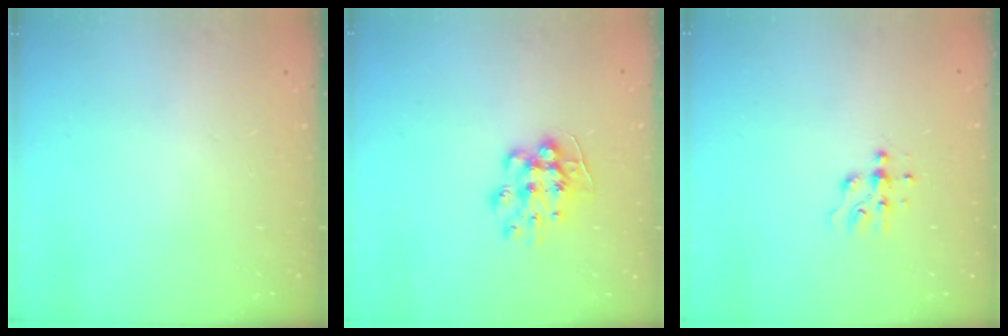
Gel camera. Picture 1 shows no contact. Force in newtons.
{"total": 9.0, "press": 9.0, "slide": 0.5}
{"total": 6.4, "press": 6.3, "slide": 0.6}